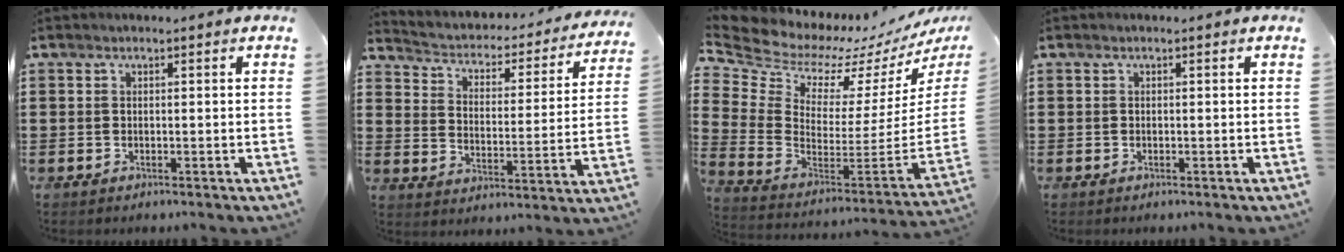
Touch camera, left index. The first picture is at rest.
{"total": 2.0, "force": [1.6, 0.9, 0.8], "torque": [-0.031, -0.024, 0.015]}
{"total": 6.5, "force": [6.0, 2.5, 0.7], "torque": [-0.060, -0.067, 0.102]}
{"total": 0.0}